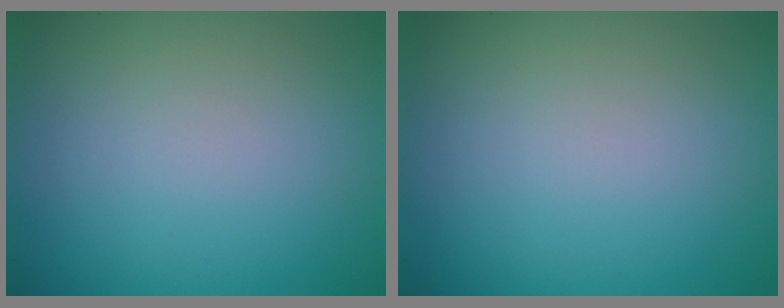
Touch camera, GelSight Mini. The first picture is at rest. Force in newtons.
{"total": 0.0}